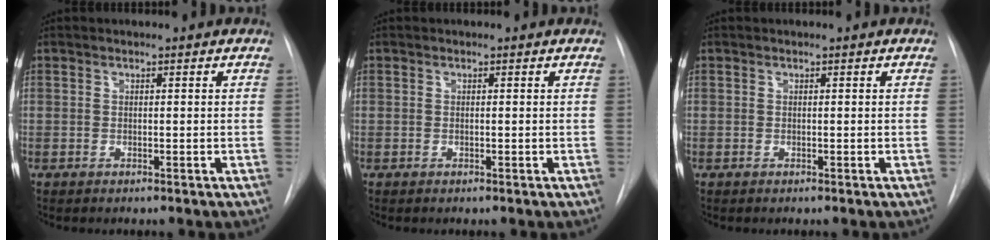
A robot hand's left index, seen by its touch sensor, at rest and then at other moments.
{"total": 0.0}
{"total": 0.0}